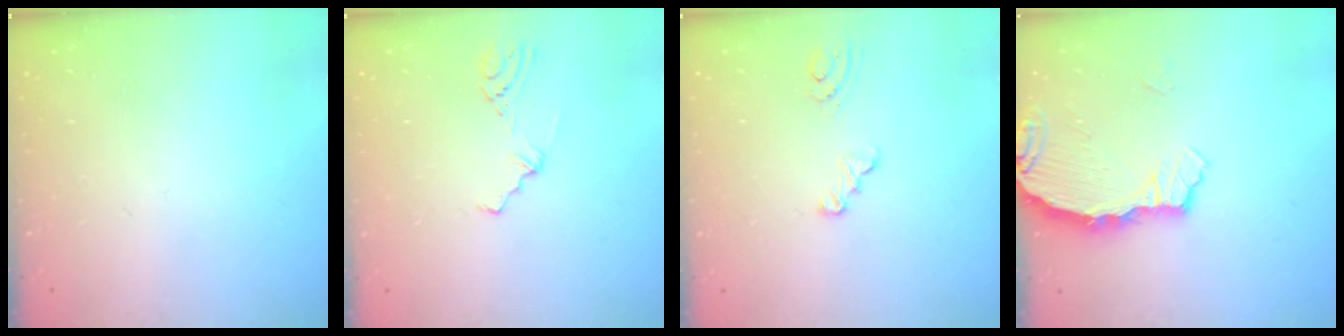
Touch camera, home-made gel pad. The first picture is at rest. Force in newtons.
{"total": 2.4, "press": 2.2, "slide": 0.9}
{"total": 3.4, "press": 3.4, "slide": 0.4}
{"total": 3.3, "press": 3.2, "slide": 0.4}